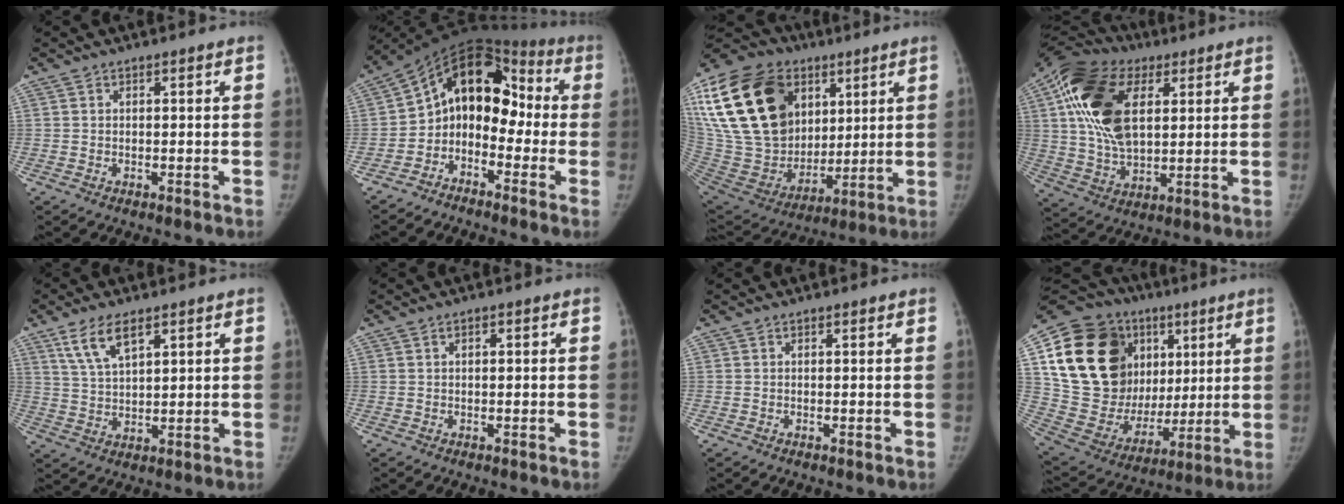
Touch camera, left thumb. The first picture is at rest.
{"total": 14.0, "force": [-2.2, 10.4, 9.1], "torque": [-0.092, 0.091, -0.056]}
{"total": 33.9, "force": [12.0, 23.6, 21.2], "torque": [-0.448, 0.021, 0.236]}
{"total": 20.9, "force": [5.9, 12.6, 15.6], "torque": [-0.285, -0.006, 0.100]}
{"total": 7.6, "force": [4.1, 3.4, 5.4], "torque": [-0.093, -0.016, 0.085]}
{"total": 1.2, "force": [0.2, 0.7, 1.0], "torque": [-0.013, 0.004, -0.001]}
{"total": 0.0}
{"total": 30.6, "force": [9.1, 21.4, 19.8], "torque": [-0.329, 0.033, 0.172]}